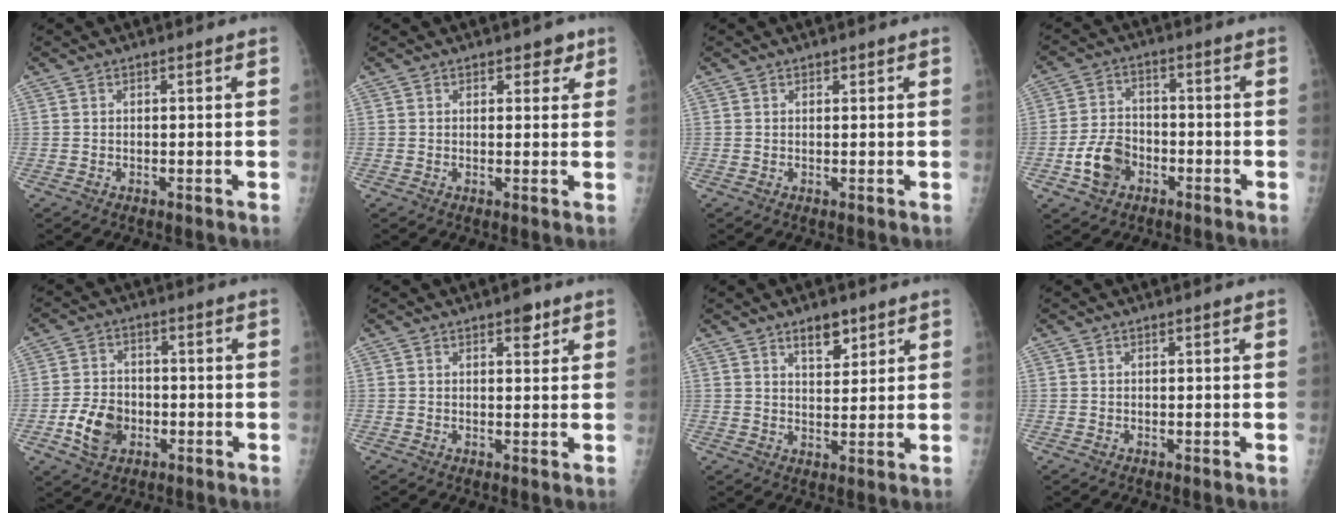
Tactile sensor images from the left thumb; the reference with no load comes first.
{"total": 2.8, "force": [1.7, 1.8, 1.3], "torque": [0.009, -0.006, 0.019]}
{"total": 0.6, "force": [0.5, 0.4, 0.2], "torque": [0.001, -0.003, 0.006]}
{"total": 7.9, "force": [-3.3, 5.9, 4.1], "torque": [-0.064, 0.023, -0.060]}
{"total": 7.7, "force": [-2.9, 5.7, 4.3], "torque": [-0.065, 0.017, -0.052]}
{"total": 2.8, "force": [1.7, 1.5, 1.7], "torque": [-0.008, -0.006, 0.022]}
{"total": 5.5, "force": [3.6, 2.7, 3.2], "torque": [-0.028, -0.023, 0.058]}
{"total": 0.0}